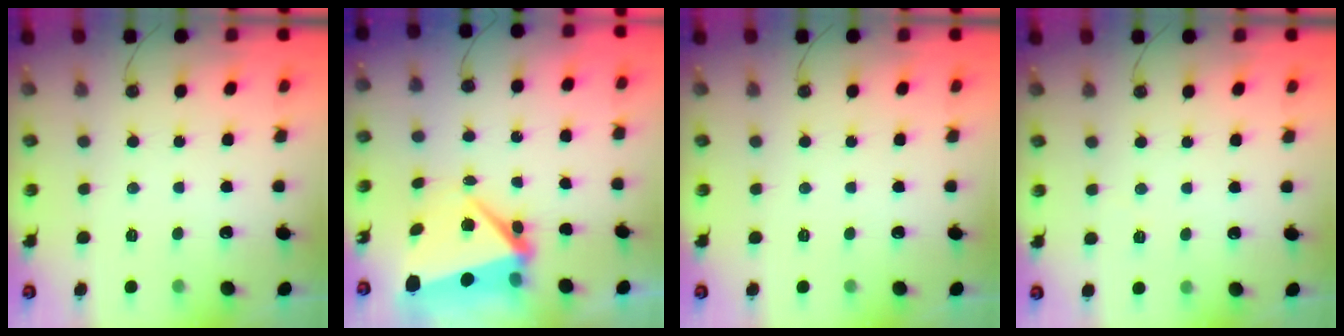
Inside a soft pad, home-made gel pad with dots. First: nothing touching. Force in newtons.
{"total": 8.1, "press": 8.1, "slide": 0.4}
{"total": 0.0}
{"total": 2.6, "press": 2.5, "slide": 0.7}